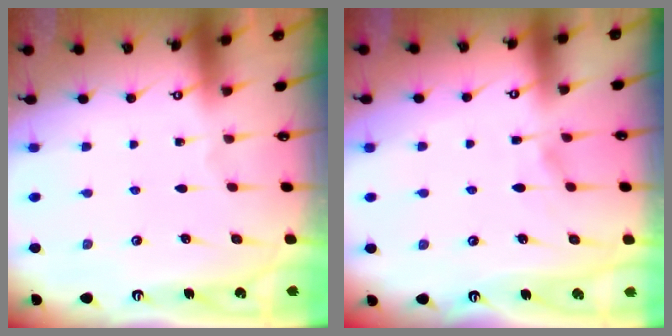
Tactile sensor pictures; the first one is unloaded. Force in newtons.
{"total": 4.2, "press": 4.2, "slide": 0.5}